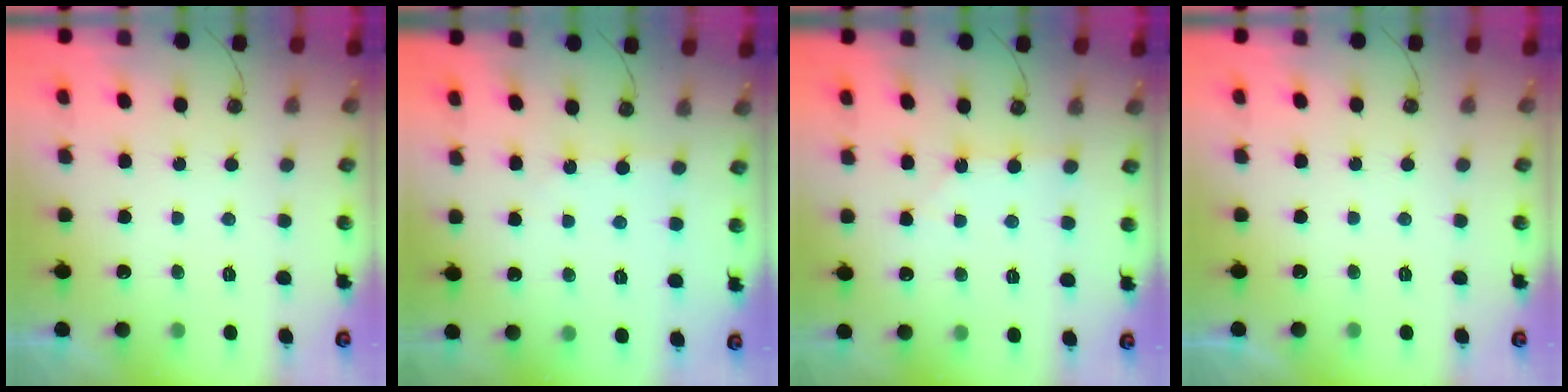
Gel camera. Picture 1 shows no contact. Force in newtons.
{"total": 2.3, "press": 2.3, "slide": 0.3}
{"total": 1.1, "press": 1.1, "slide": 0.2}
{"total": 0.0}